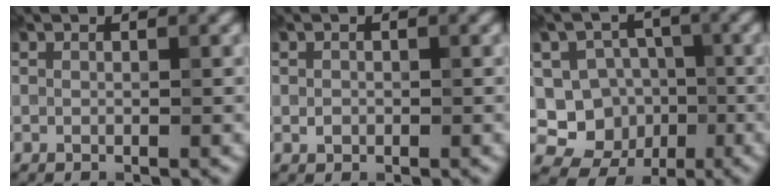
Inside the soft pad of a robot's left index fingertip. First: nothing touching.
{"total": 0.8, "force": [-0.1, 0.7, 0.4], "torque": [-0.004, -0.002, -0.003]}
{"total": 8.3, "force": [-1.7, 7.8, 2.2], "torque": [-0.031, 0.013, -0.041]}